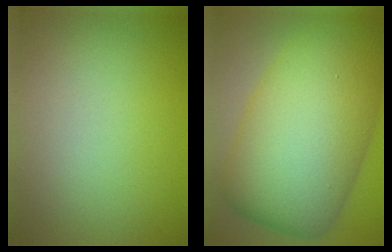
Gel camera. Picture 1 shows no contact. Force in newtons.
{"total": 13.7, "press": 13.7, "slide": 0.3}